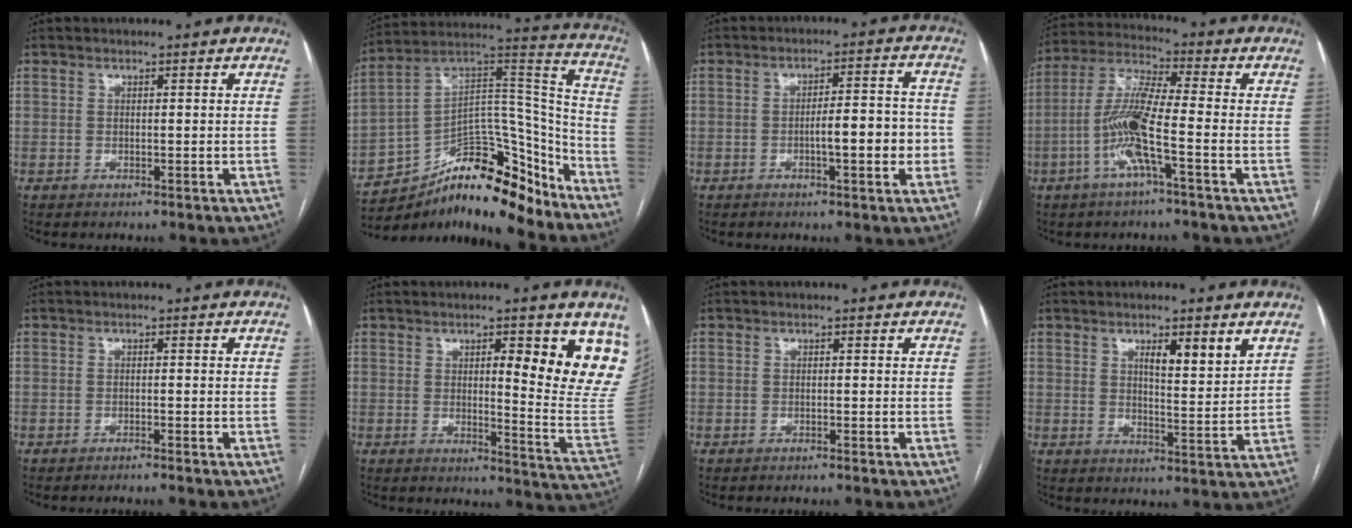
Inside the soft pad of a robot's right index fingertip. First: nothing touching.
{"total": 23.8, "force": [-18.3, 8.1, 12.9], "torque": [-0.194, 0.046, -0.292]}
{"total": 7.6, "force": [-1.9, 1.6, 7.2], "torque": [-0.106, 0.018, -0.025]}
{"total": 10.3, "force": [-3.3, 0.3, 9.8], "torque": [-0.207, 0.006, -0.072]}
{"total": 2.6, "force": [-2.3, -0.7, 1.1], "torque": [-0.007, 0.004, -0.031]}
{"total": 13.9, "force": [6.2, 2.0, 12.3], "torque": [-0.120, -0.034, 0.069]}
{"total": 1.4, "force": [-1.2, -0.3, 0.6], "torque": [-0.006, 0.003, -0.017]}
{"total": 5.9, "force": [3.4, 0.8, 4.8], "torque": [-0.073, -0.007, 0.050]}